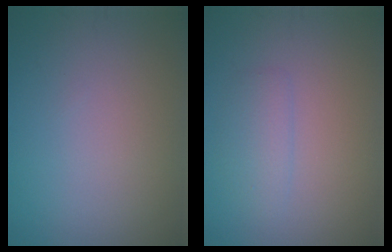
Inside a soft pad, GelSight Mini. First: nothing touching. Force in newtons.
{"total": 1.7, "press": 1.7, "slide": 0.0}